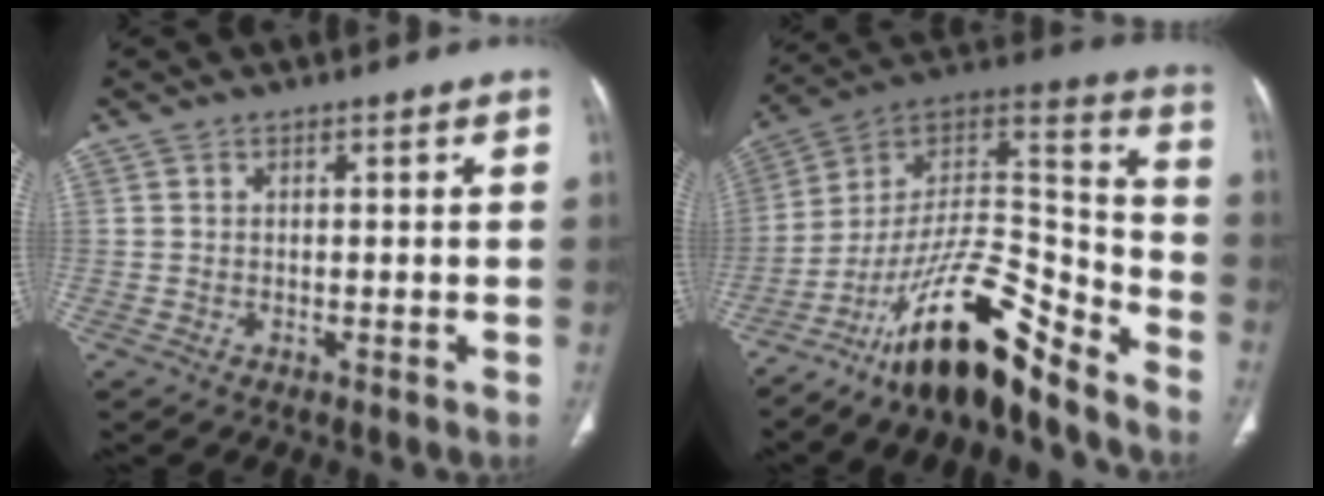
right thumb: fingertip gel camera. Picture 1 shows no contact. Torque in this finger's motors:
{"motor_torque": [3.38, 1.63, 1.48, -1.29, 0.60]}